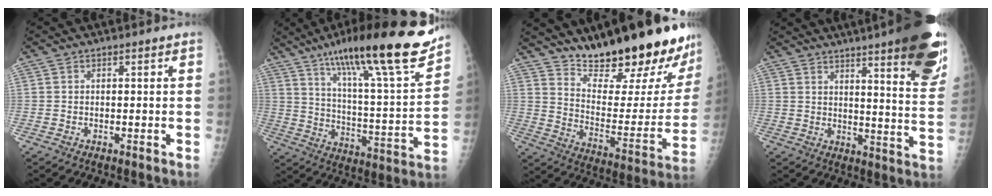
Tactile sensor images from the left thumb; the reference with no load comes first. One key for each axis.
{"total": 26.1, "fx": 18.5, "fy": 3.6, "fz": 18.0, "tx": -0.265, "ty": -0.062, "tz": 0.291}
{"total": 26.7, "fx": 21.9, "fy": 6.4, "fz": 13.9, "tx": -0.174, "ty": -0.142, "tz": 0.313}
{"total": 29.8, "fx": 20.5, "fy": 2.5, "fz": 21.4, "tx": -0.257, "ty": -0.111, "tz": 0.282}